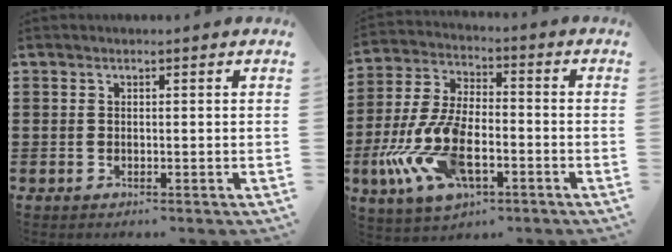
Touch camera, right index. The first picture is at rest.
{"total": 12.7, "force": [-4.7, 6.0, 10.2], "torque": [-0.250, -0.010, -0.092]}